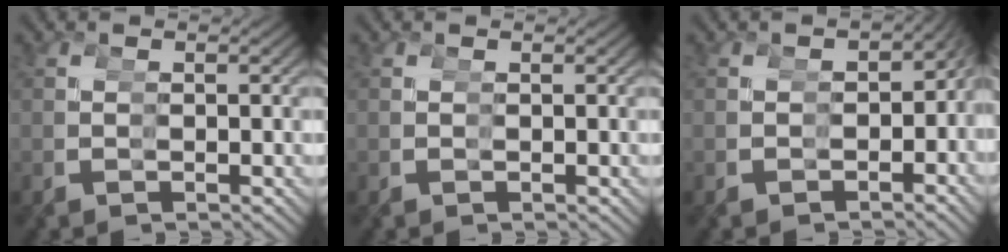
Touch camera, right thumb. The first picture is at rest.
{"total": 0.0}
{"total": 2.7, "force": [-0.9, 2.4, 0.9], "torque": [-0.004, -0.003, -0.010]}